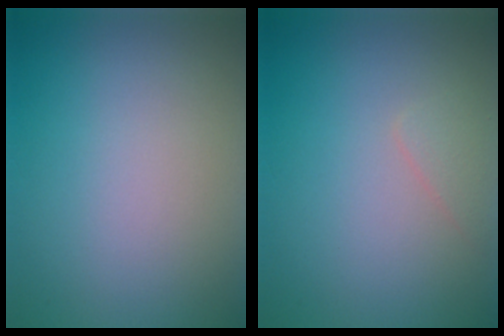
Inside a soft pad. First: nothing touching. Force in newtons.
{"total": 1.1, "press": 1.1, "slide": 0.1}